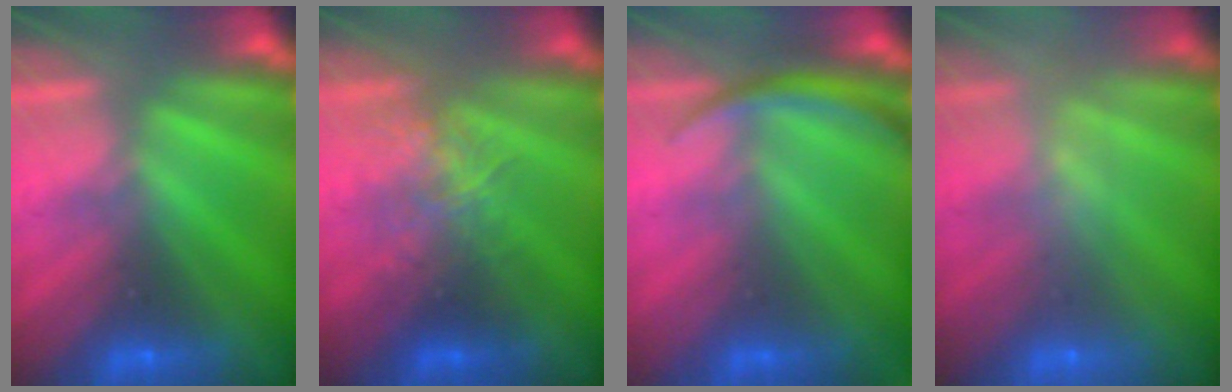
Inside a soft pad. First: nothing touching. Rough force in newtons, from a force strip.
{"total": 2.6}
{"total": 2.9}
{"total": 2.3}